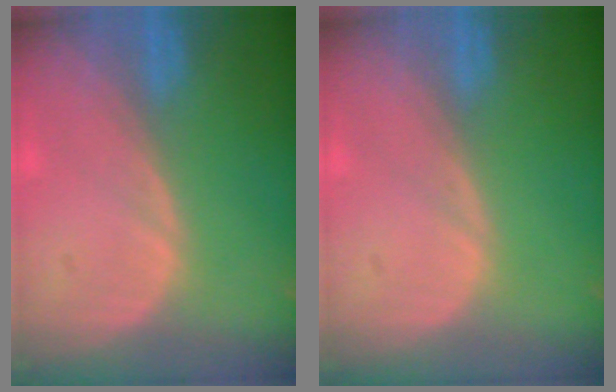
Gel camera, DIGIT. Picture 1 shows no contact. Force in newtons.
{"total": 0.0}